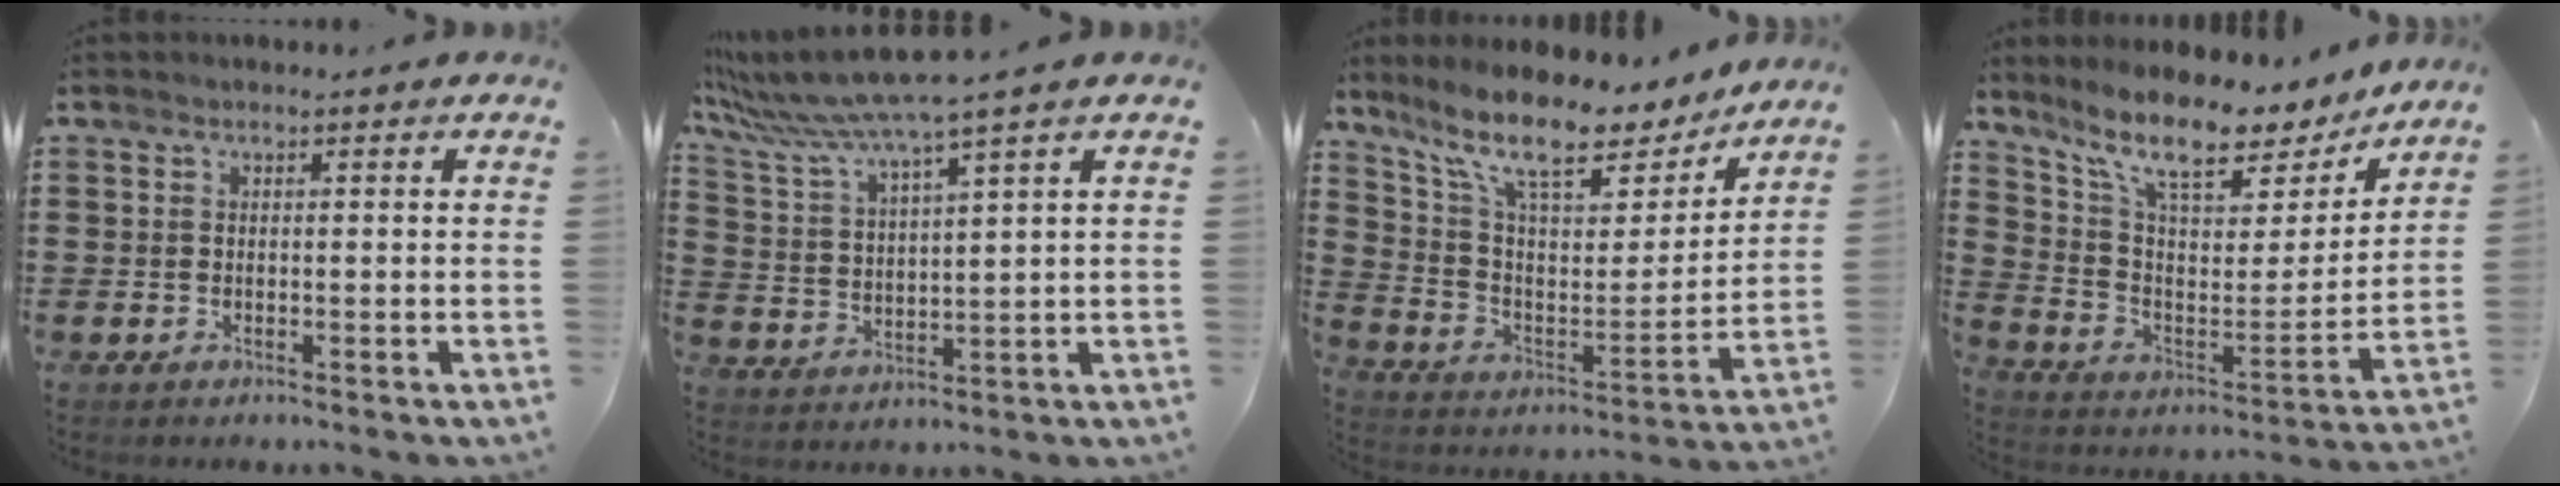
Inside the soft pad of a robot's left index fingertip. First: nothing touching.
{"total": 6.9, "force": [5.7, -0.8, 3.8], "torque": [-0.105, -0.039, 0.092]}
{"total": 12.3, "force": [9.8, 3.1, 6.8], "torque": [-0.155, -0.057, 0.166]}
{"total": 10.9, "force": [8.8, 3.0, 5.7], "torque": [-0.133, -0.053, 0.149]}